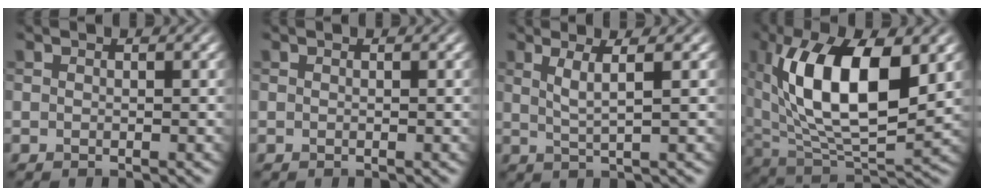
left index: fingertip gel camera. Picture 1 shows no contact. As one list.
[{"total": 0.0}, {"total": 2.7, "force": [1.0, 0.5, 2.5], "torque": [-0.040, -0.001, 0.018]}, {"total": 13.1, "force": [3.3, 5.8, 11.3], "torque": [-0.192, 0.002, 0.052]}]